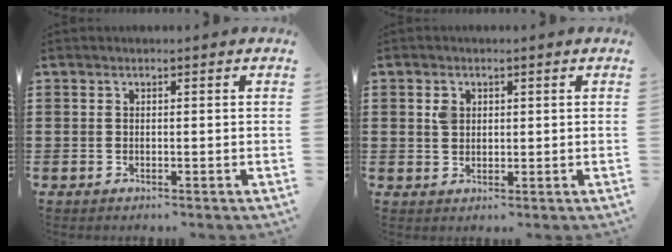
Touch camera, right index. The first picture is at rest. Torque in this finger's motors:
{"motor_torque": [0.09, -0.06, 0.06, 0.01]}